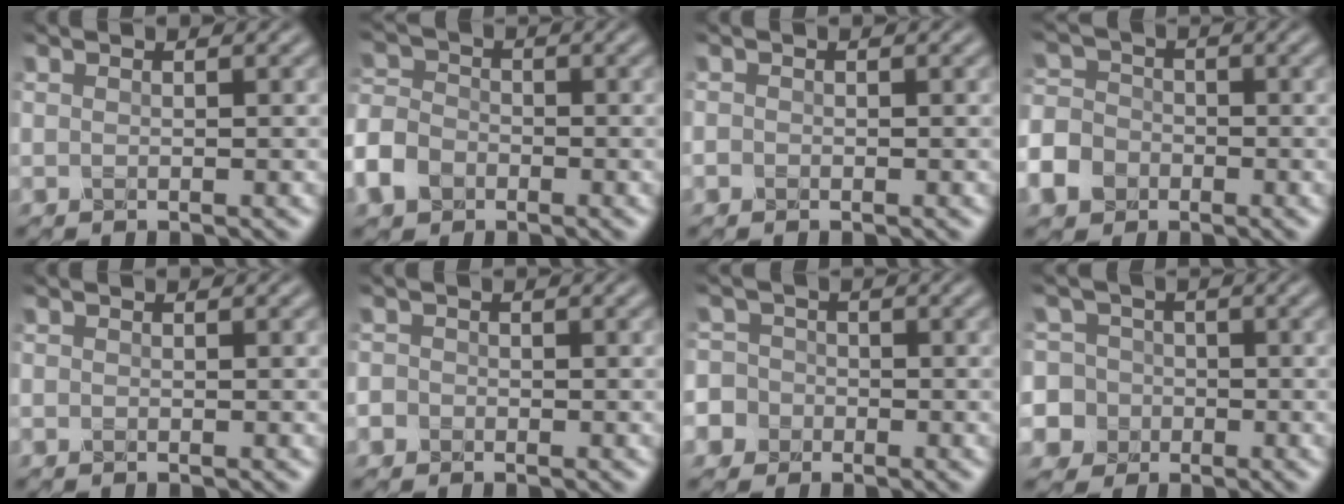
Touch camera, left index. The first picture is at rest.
{"total": 5.0, "force": [-2.6, 3.6, 2.2], "torque": [-0.061, -0.009, -0.061]}
{"total": 0.5, "force": [-0.3, 0.4, 0.1], "torque": [0.001, -0.003, -0.006]}
{"total": 6.2, "force": [-3.4, 4.8, 2.2], "torque": [-0.045, -0.016, -0.071]}
{"total": 0.0}
{"total": 1.3, "force": [-0.6, 1.2, 0.3], "torque": [0.002, 0.001, -0.011]}
{"total": 7.0, "force": [-3.0, 6.1, 1.3], "torque": [-0.039, -0.009, -0.084]}
{"total": 10.4, "force": [-3.2, 9.6, 2.4], "torque": [-0.073, 0.007, -0.091]}